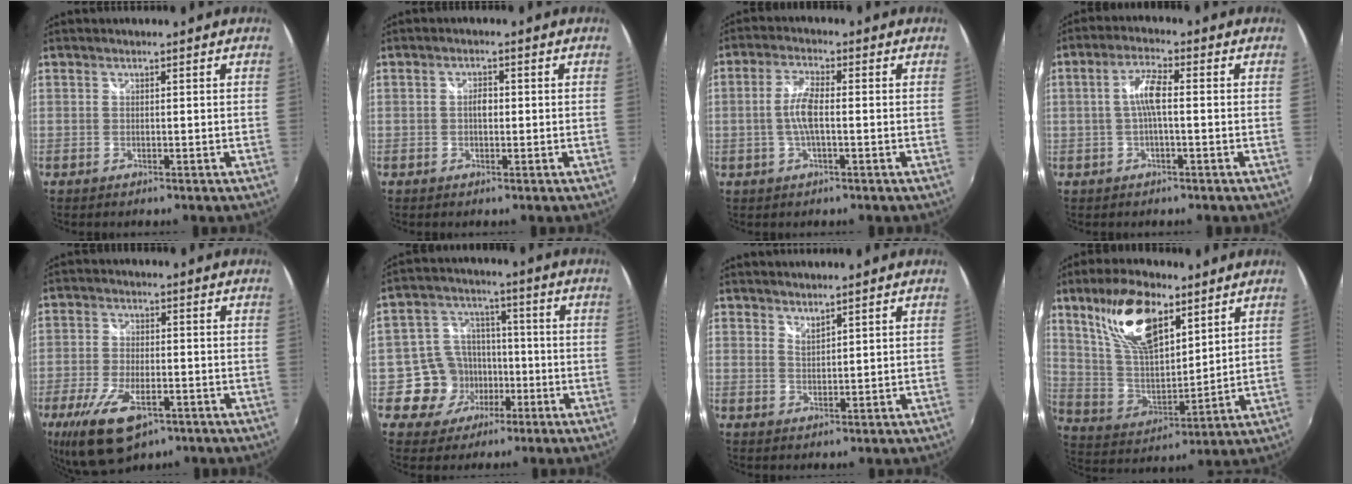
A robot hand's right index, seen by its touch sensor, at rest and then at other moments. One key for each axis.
{"total": 1.8, "fx": -0.1, "fy": 1.1, "fz": 1.5, "tx": -0.026, "ty": 0.005, "tz": -0.004}
{"total": 5.6, "fx": -0.6, "fy": 1.4, "fz": 5.3, "tx": -0.108, "ty": 0.004, "tz": -0.012}
{"total": 5.0, "fx": -0.3, "fy": 0.9, "fz": 4.9, "tx": -0.097, "ty": 0.009, "tz": -0.005}
{"total": 13.3, "fx": -7.1, "fy": 5.9, "fz": 9.6, "tx": -0.215, "ty": -0.040, "tz": -0.122}
{"total": 10.0, "fx": -3.6, "fy": 9.0, "fz": 2.1, "tx": -0.065, "ty": 0.026, "tz": -0.050}
{"total": 1.9, "fx": 1.8, "fy": 0.2, "fz": 0.5, "tx": -0.007, "ty": 0.001, "tz": 0.032}
{"total": 17.4, "fx": 9.9, "fy": 7.6, "fz": 12.1, "tx": -0.236, "ty": 0.017, "tz": 0.197}